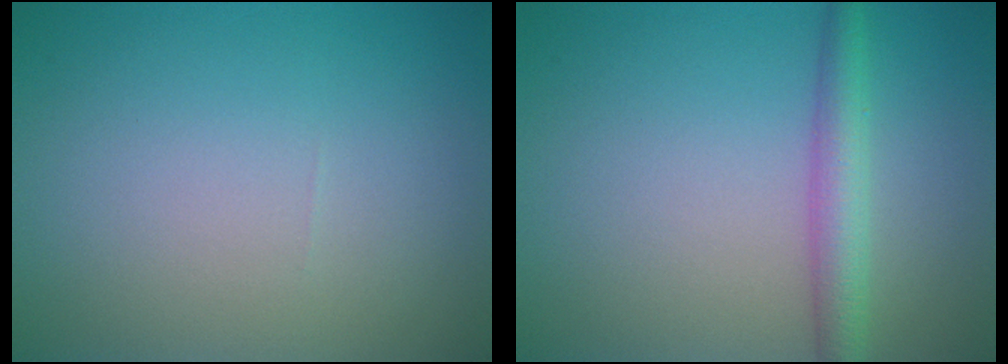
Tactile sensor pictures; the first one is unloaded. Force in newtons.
{"total": 3.1, "press": 3.1, "slide": 0.1}